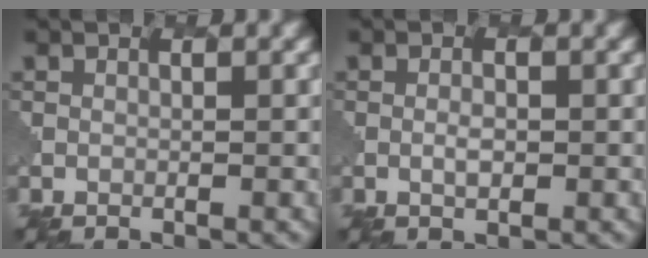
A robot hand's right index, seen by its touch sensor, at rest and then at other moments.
{"total": 1.0, "force": [0.1, 0.4, 0.9], "torque": [-0.020, -0.001, 0.001]}